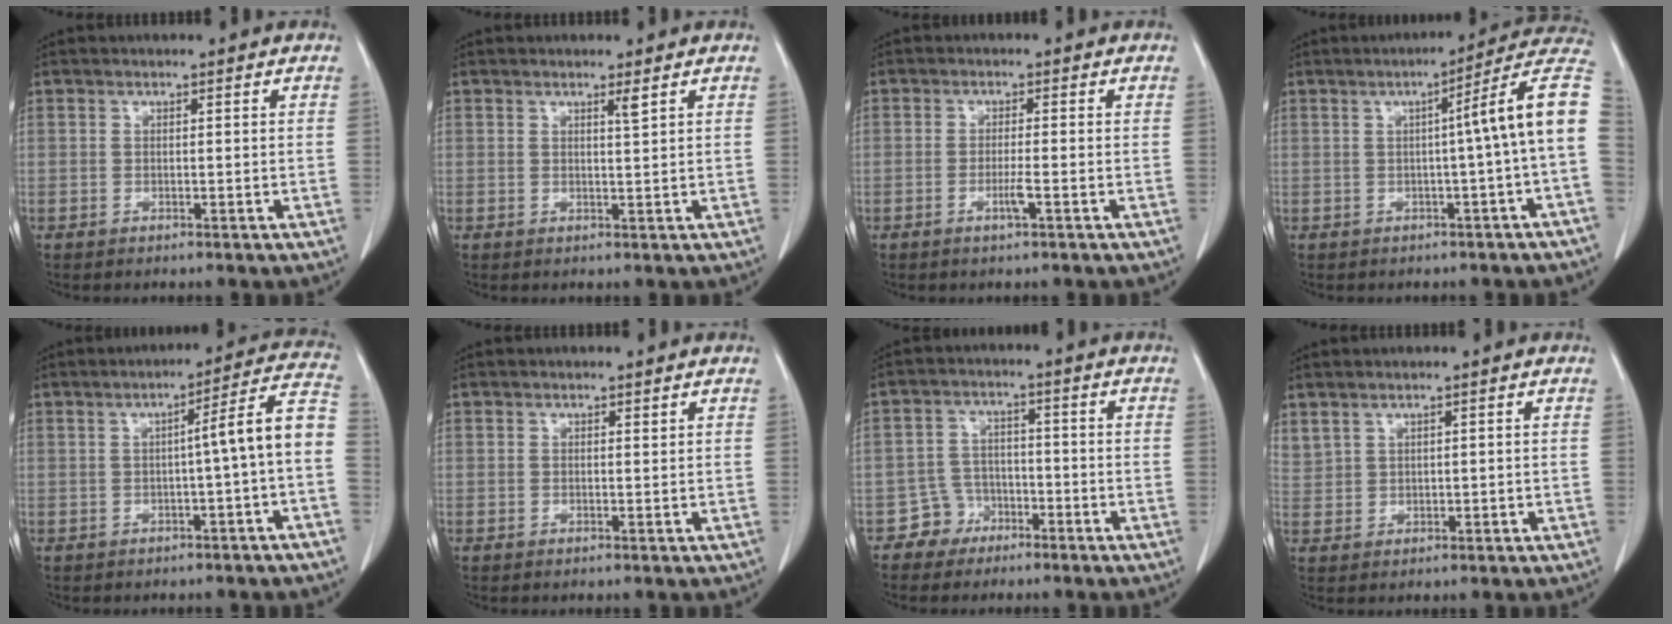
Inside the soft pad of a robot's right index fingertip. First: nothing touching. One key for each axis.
{"total": 1.1, "fx": 0.7, "fy": -0.3, "fz": 0.8, "tx": -0.020, "ty": -0.008, "tz": 0.014}
{"total": 2.3, "fx": -1.0, "fy": -0.2, "fz": 2.0, "tx": -0.040, "ty": -0.003, "tz": -0.020}
{"total": 10.0, "fx": 0.0, "fy": -1.5, "fz": 9.9, "tx": -0.117, "ty": 0.025, "tz": -0.008}
{"total": 8.0, "fx": -1.2, "fy": -0.7, "fz": 7.9, "tx": -0.097, "ty": 0.023, "tz": -0.021}
{"total": 0.0}
{"total": 4.4, "fx": -2.7, "fy": 3.5, "fz": -0.4, "tx": 0.010, "ty": 0.015, "tz": -0.046}
{"total": 2.7, "fx": 2.0, "fy": 1.6, "fz": 1.0, "tx": -0.032, "ty": 0.013, "tz": 0.058}